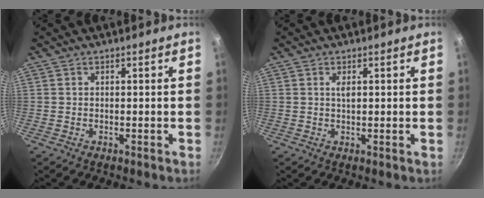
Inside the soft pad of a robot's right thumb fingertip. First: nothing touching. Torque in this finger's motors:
{"motor_torque": [-0.03, 0.26, 0.19, -0.03, -0.01]}